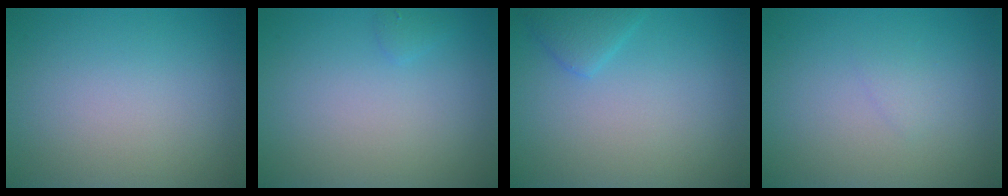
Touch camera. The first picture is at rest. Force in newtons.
{"total": 0.6, "press": 0.6, "slide": 0.1}
{"total": 1.8, "press": 1.8, "slide": 0.2}
{"total": 0.7, "press": 0.7, "slide": 0.1}